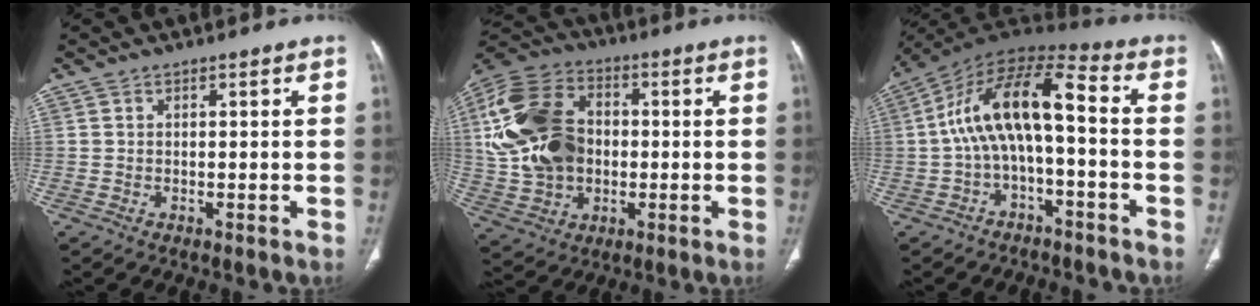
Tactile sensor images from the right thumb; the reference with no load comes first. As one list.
[{"total": 21.6, "force": [1.0, 15.8, 14.8], "torque": [-0.298, 0.017, 0.025]}, {"total": 14.1, "force": [-1.2, 5.9, 12.7], "torque": [-0.234, 0.068, -0.029]}]